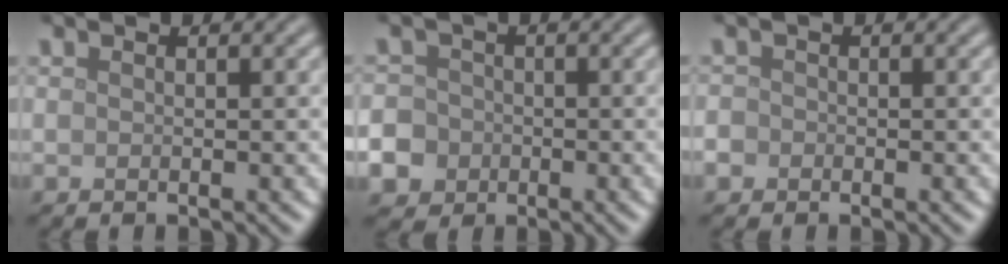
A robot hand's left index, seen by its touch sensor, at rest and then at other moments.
{"total": 10.4, "force": [-4.4, 9.1, 2.5], "torque": [-0.068, -0.022, -0.111]}
{"total": 1.3, "force": [-0.6, 1.1, 0.3], "torque": [0.004, -0.002, -0.010]}